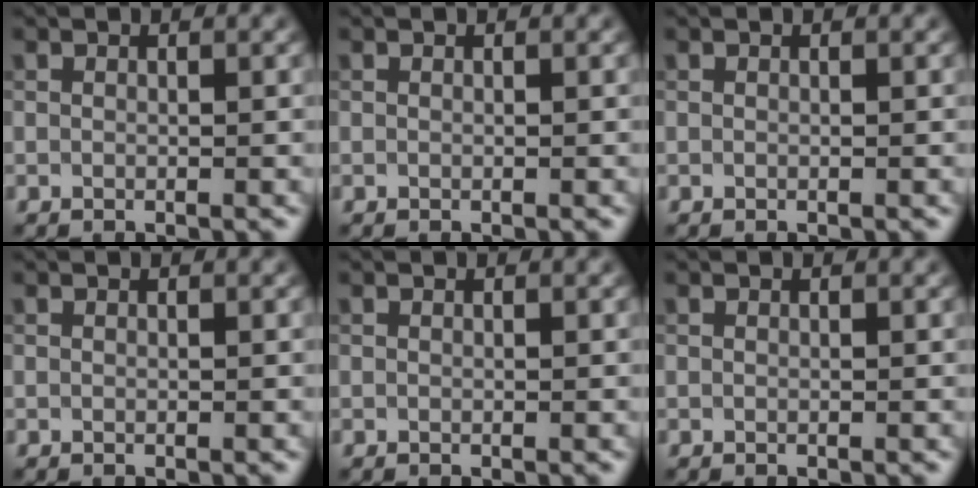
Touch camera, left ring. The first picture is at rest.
{"total": 0.0}
{"total": 0.0}
{"total": 0.0}
{"total": 0.0}
{"total": 0.0}